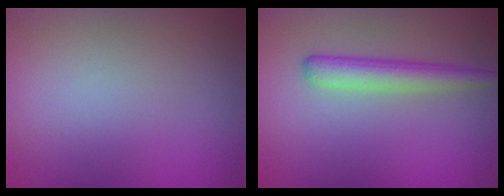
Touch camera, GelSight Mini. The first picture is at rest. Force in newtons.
{"total": 2.9, "press": 2.9, "slide": 0.1}